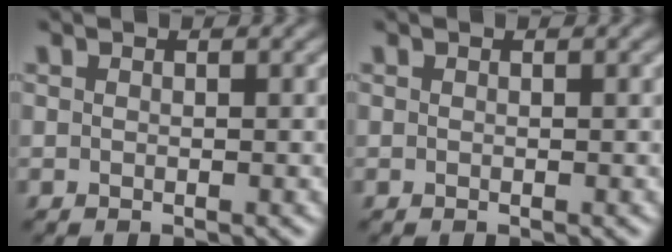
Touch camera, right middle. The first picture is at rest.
{"total": 0.0}